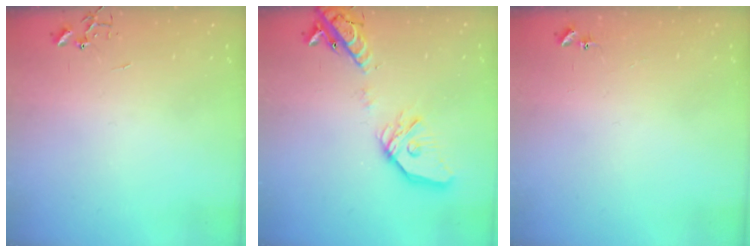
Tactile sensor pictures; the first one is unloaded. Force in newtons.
{"total": 18.6, "press": 18.3, "slide": 3.1}
{"total": 5.4, "press": 5.4, "slide": 0.6}